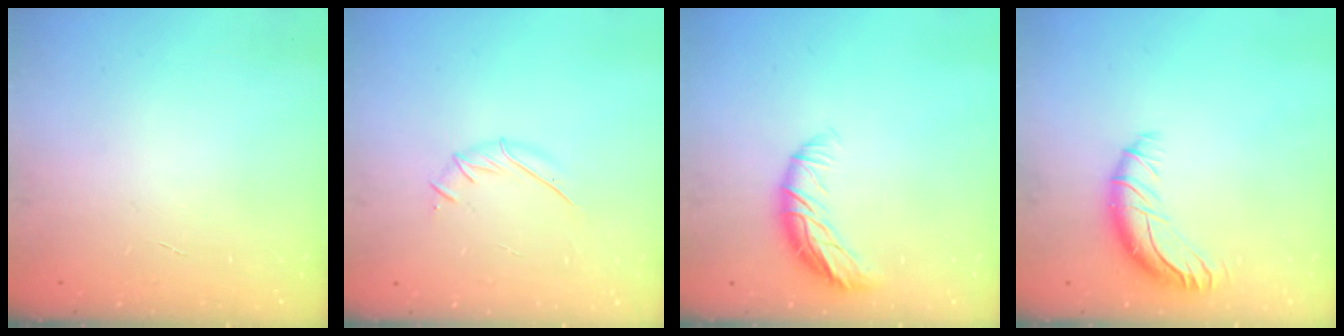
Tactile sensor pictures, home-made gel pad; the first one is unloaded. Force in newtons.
{"total": 4.6, "press": 4.4, "slide": 1.3}
{"total": 9.3, "press": 9.2, "slide": 1.3}
{"total": 11.9, "press": 11.6, "slide": 2.6}